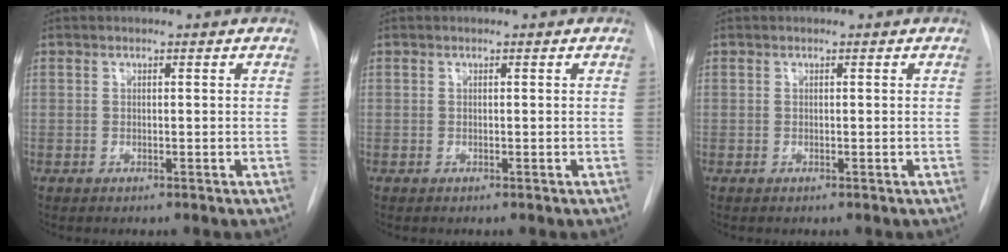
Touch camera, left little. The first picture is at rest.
{"total": 0.0}
{"total": 0.0}